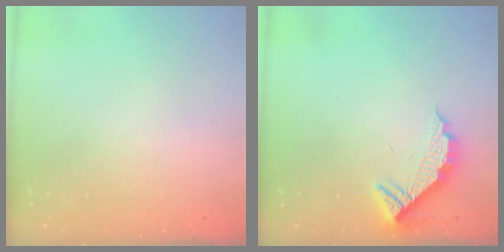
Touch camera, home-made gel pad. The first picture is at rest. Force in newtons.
{"total": 9.6, "press": 9.6, "slide": 0.4}